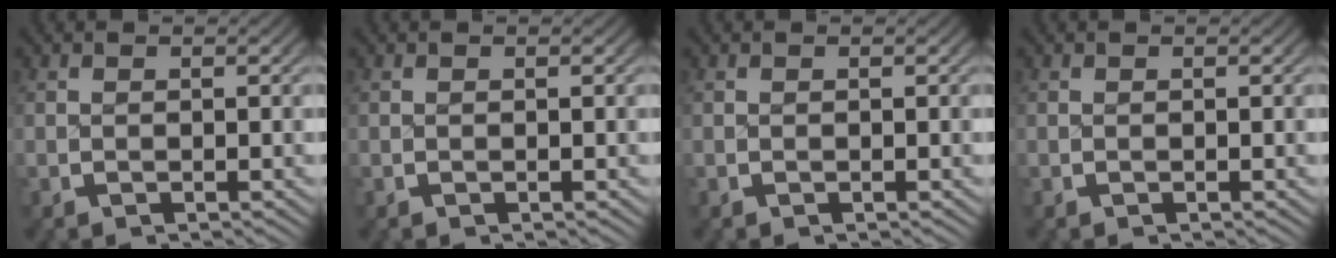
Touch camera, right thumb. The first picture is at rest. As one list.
[{"total": 0.0}, {"total": 0.0}, {"total": 0.0}]